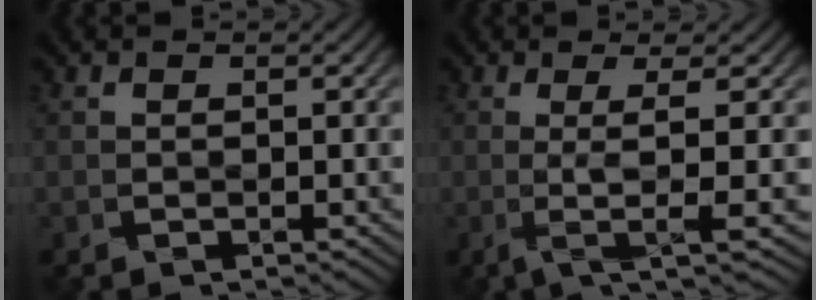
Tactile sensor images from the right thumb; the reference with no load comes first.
{"total": 5.0, "force": [-0.1, 0.6, 5.0], "torque": [-0.093, 0.005, 0.001]}